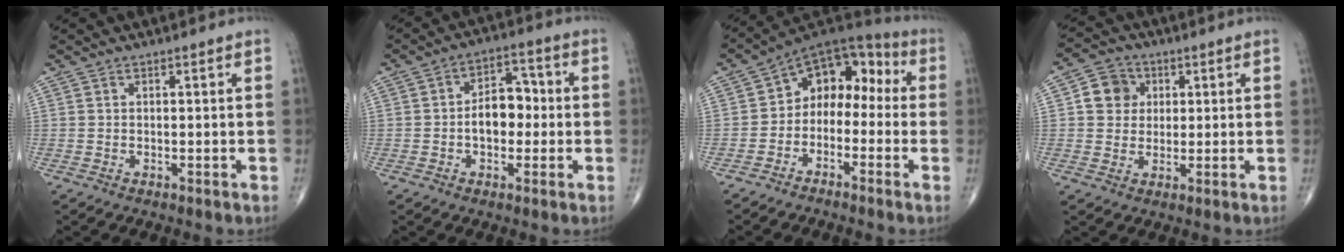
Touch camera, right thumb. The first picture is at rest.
{"total": 8.1, "force": [-0.8, 5.4, 6.1], "torque": [-0.066, 0.027, -0.022]}
{"total": 11.2, "force": [-1.6, 8.1, 7.6], "torque": [-0.065, 0.065, -0.046]}
{"total": 6.7, "force": [1.5, 6.0, 2.5], "torque": [-0.015, 0.002, 0.019]}